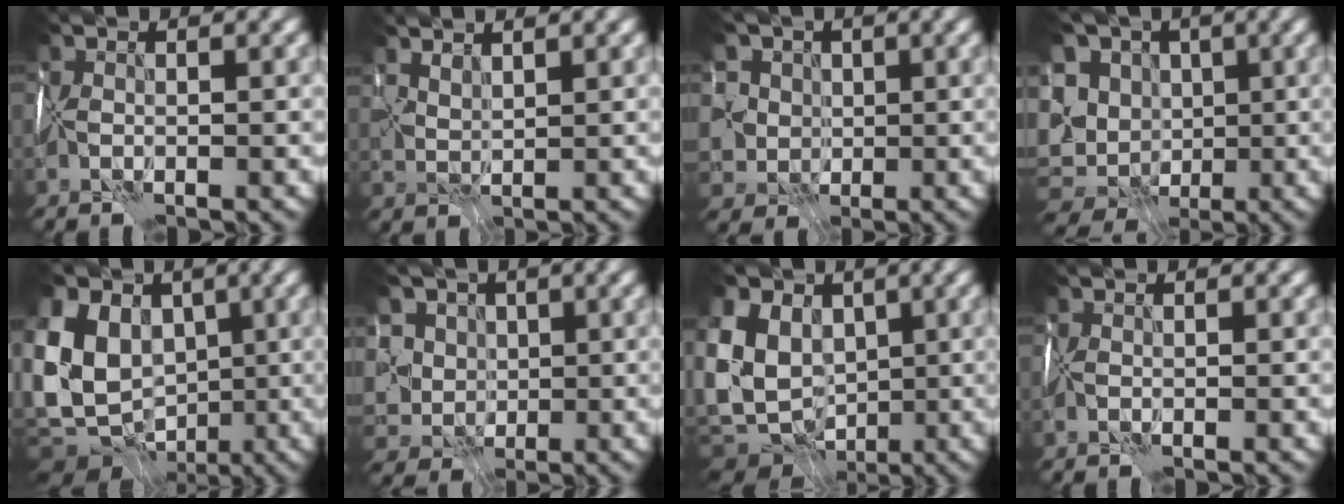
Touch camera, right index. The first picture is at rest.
{"total": 2.4, "force": [2.4, 0.4, 0.3], "torque": [-0.010, 0.004, 0.057]}
{"total": 5.3, "force": [1.1, 4.7, 2.0], "torque": [-0.036, 0.014, 0.011]}
{"total": 13.2, "force": [1.5, 10.6, 7.7], "torque": [-0.145, 0.008, 0.025]}
{"total": 15.5, "force": [0.2, 13.2, 8.1], "torque": [-0.188, 0.018, -0.010]}
{"total": 6.5, "force": [2.5, 5.3, 2.6], "torque": [-0.043, 0.014, 0.029]}
{"total": 13.8, "force": [0.5, 12.0, 6.8], "torque": [-0.163, 0.012, 0.001]}
{"total": 0.0}